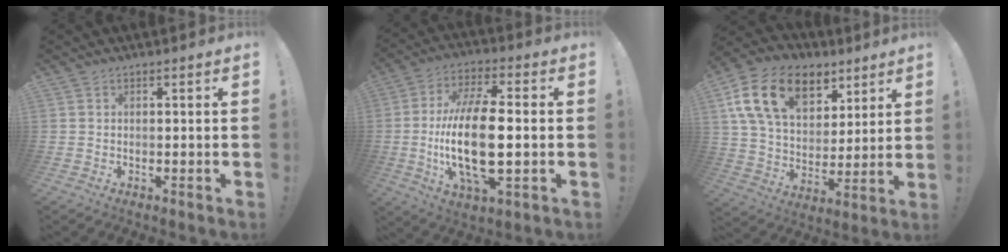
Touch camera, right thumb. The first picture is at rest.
{"total": 20.3, "force": [-2.2, 7.8, 18.6], "torque": [-0.366, -0.009, -0.041]}
{"total": 20.3, "force": [9.8, 13.4, 11.7], "torque": [-0.209, -0.037, 0.181]}